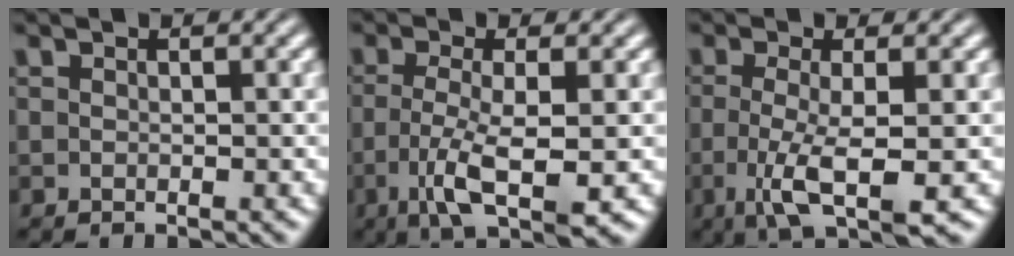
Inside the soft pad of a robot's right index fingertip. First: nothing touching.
{"total": 6.0, "force": [-1.6, 1.3, 5.6], "torque": [-0.099, -0.030, -0.011]}
{"total": 5.5, "force": [-1.4, 1.0, 5.2], "torque": [-0.097, -0.028, -0.009]}